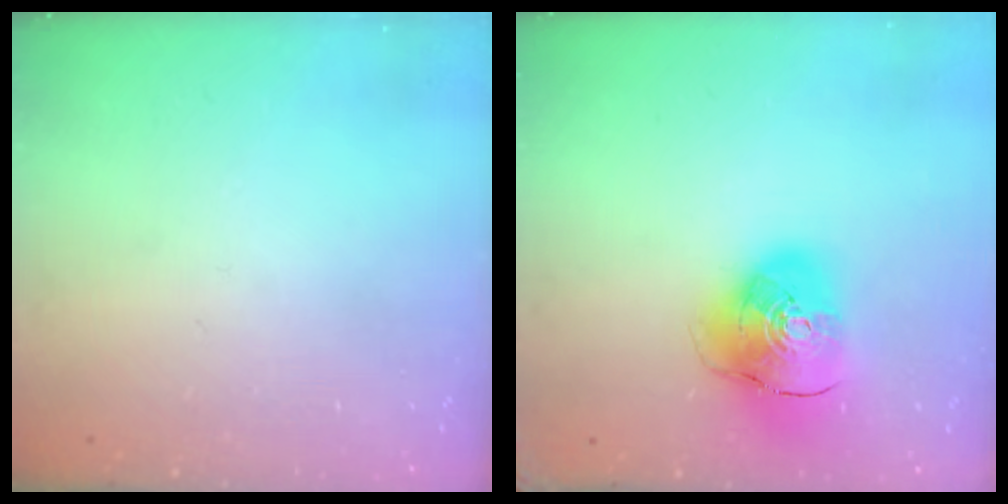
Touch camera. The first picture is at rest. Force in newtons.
{"total": 14.4, "press": 14.2, "slide": 2.1}